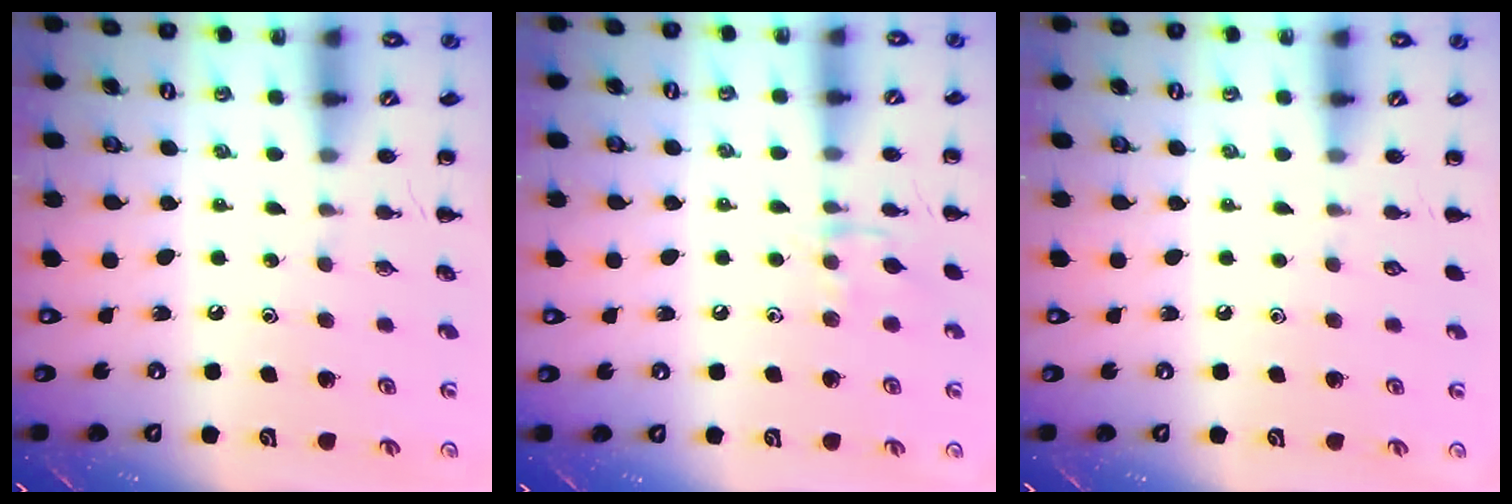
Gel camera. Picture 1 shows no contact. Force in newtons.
{"total": 7.1, "press": 7.0, "slide": 1.2}
{"total": 0.0}